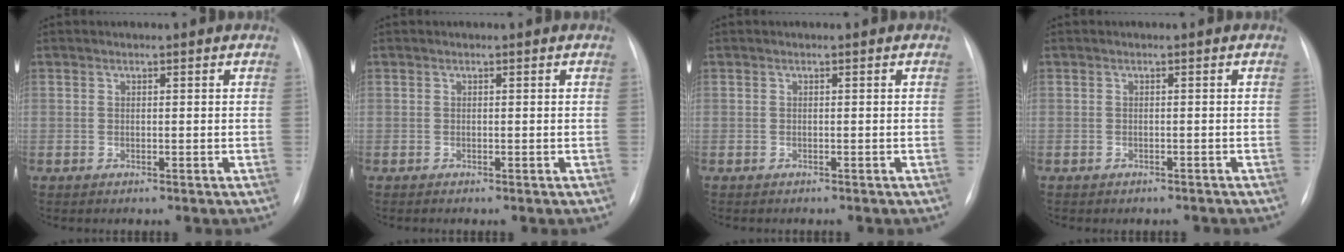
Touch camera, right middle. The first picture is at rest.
{"total": 0.0}
{"total": 1.0, "force": [-0.9, 0.3, 0.4], "torque": [-0.010, -0.002, -0.010]}
{"total": 2.4, "force": [-2.1, 1.0, 0.6], "torque": [-0.010, -0.002, -0.023]}